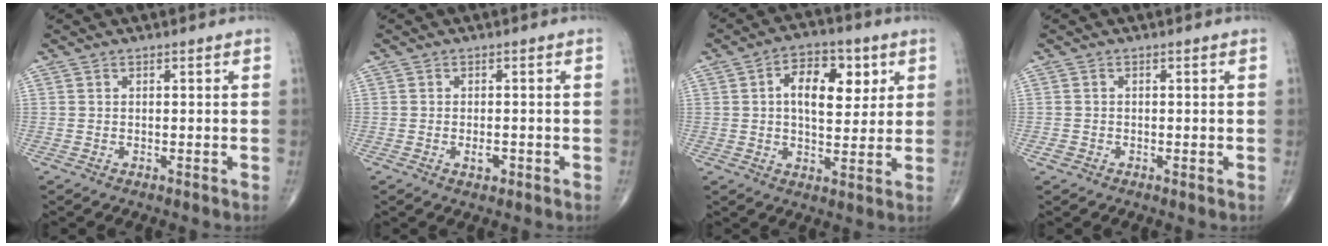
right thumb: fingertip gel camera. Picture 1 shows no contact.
{"total": 1.8, "force": [-0.7, 0.9, 1.4], "torque": [-0.023, 0.000, -0.009]}
{"total": 11.1, "force": [3.0, 6.4, 8.6], "torque": [-0.101, -0.004, 0.043]}
{"total": 1.0, "force": [-0.4, 0.8, 0.5], "torque": [-0.010, 0.001, -0.008]}